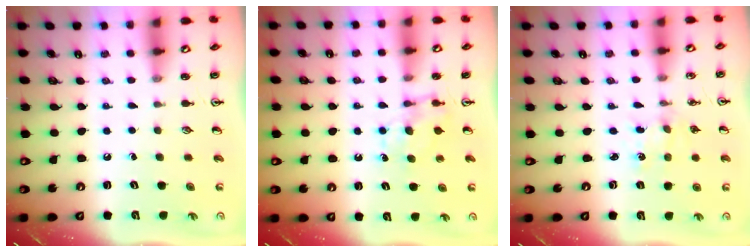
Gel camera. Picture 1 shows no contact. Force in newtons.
{"total": 6.5, "press": 6.5, "slide": 0.3}
{"total": 0.9, "press": 0.9, "slide": 0.2}